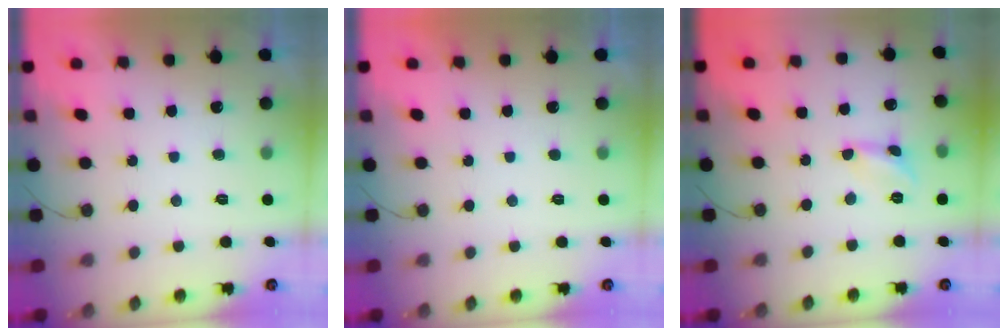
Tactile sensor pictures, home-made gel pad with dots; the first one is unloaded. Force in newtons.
{"total": 0.0}
{"total": 2.3, "press": 2.3, "slide": 0.2}